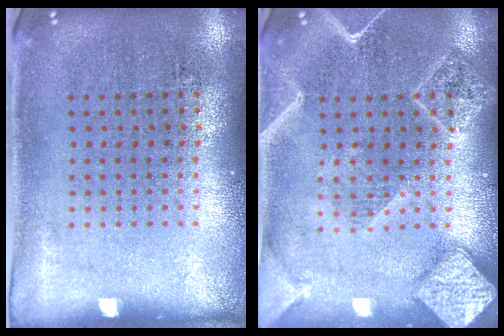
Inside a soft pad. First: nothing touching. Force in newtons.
{"total": 2.2, "press": 2.2, "slide": 0.2}